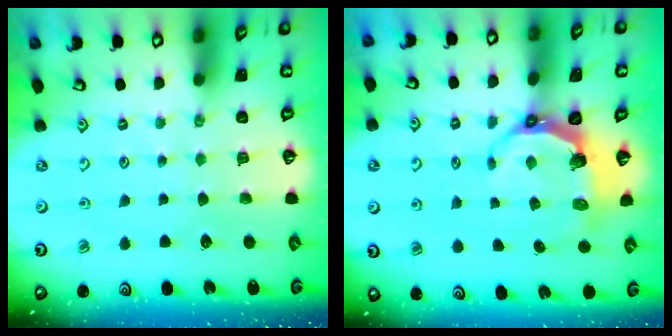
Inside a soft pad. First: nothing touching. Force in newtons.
{"total": 6.7, "press": 5.2, "slide": 4.2}